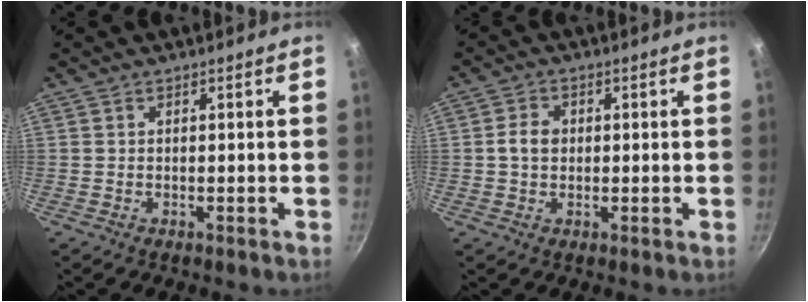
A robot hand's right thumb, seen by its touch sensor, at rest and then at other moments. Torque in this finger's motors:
{"motor_torque": [0.70, 1.05, 0.95, 0.16, 0.10]}